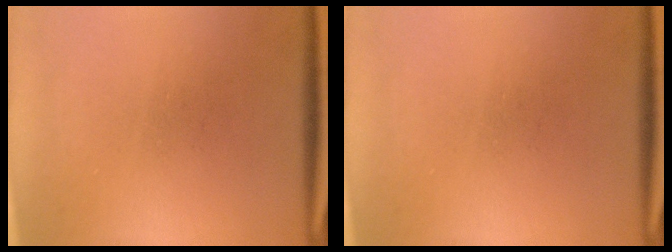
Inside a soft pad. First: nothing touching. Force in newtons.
{"total": 0.0}